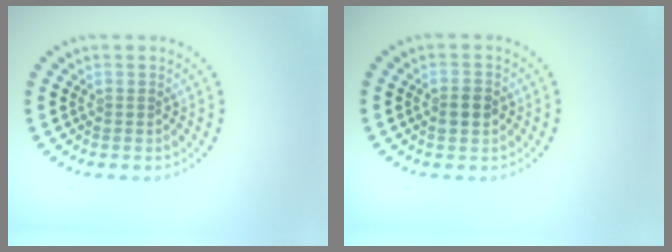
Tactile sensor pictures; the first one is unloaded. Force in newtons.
{"total": 2.3, "press": 2.3, "slide": 0.0}